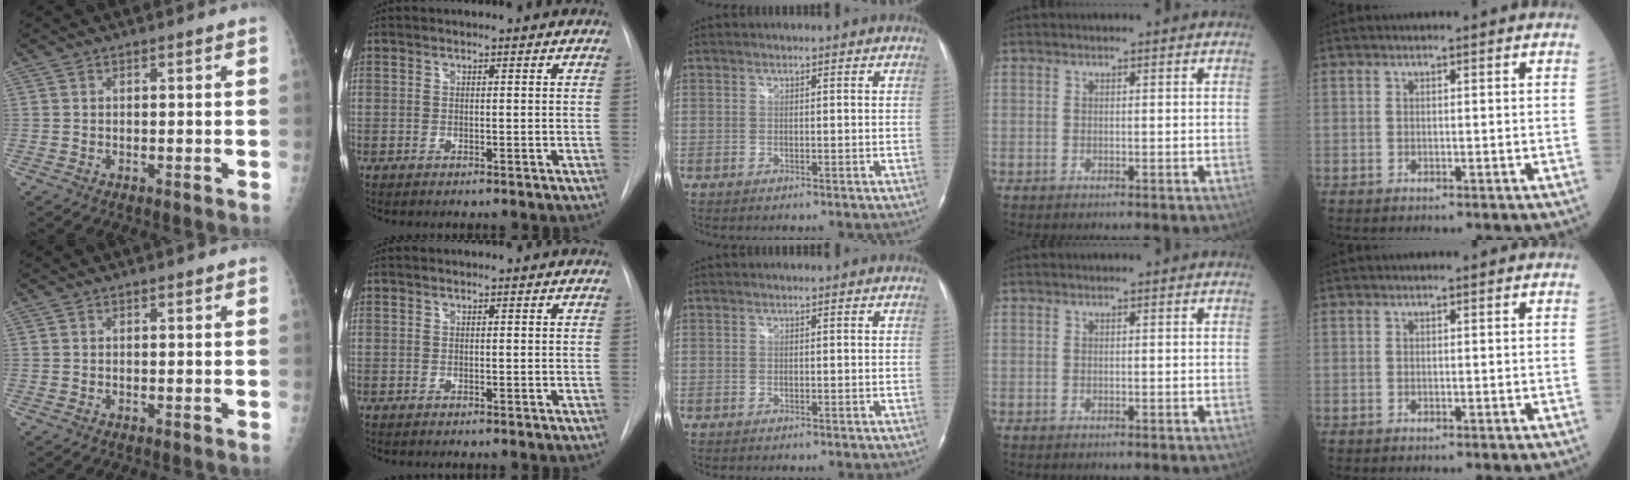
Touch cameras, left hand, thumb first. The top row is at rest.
{}